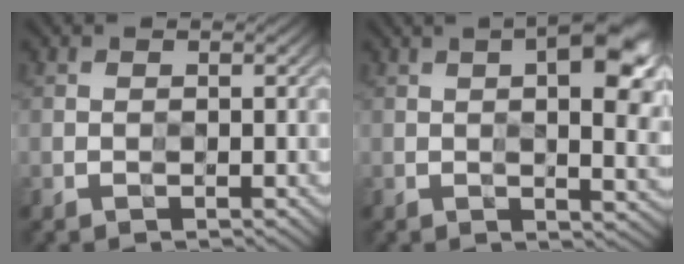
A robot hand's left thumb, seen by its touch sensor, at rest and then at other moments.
{"total": 12.1, "force": [3.5, 4.6, 10.6], "torque": [-0.138, 0.019, 0.036]}